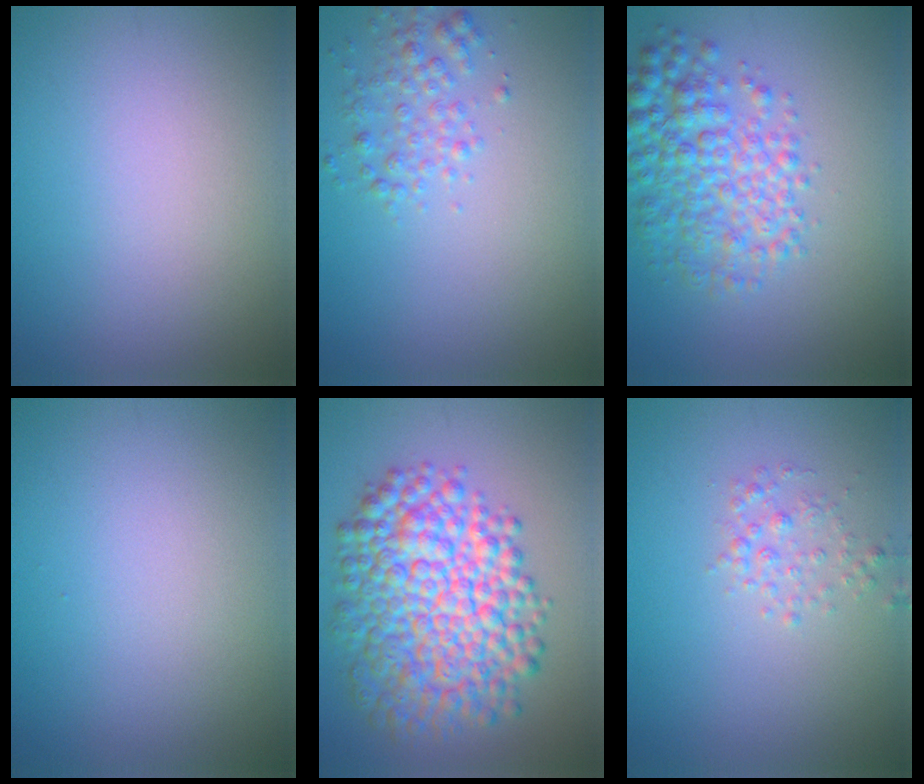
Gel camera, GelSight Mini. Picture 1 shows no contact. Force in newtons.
{"total": 2.5, "press": 2.5, "slide": 0.1}
{"total": 5.7, "press": 5.7, "slide": 0.1}
{"total": 0.0}
{"total": 10.5, "press": 10.5, "slide": 0.2}
{"total": 1.5, "press": 1.5, "slide": 0.0}